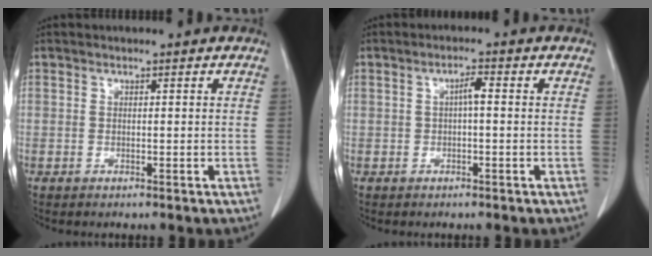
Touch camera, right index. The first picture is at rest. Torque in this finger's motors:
{"motor_torque": [0.32, -0.12, 0.15, 0.04]}